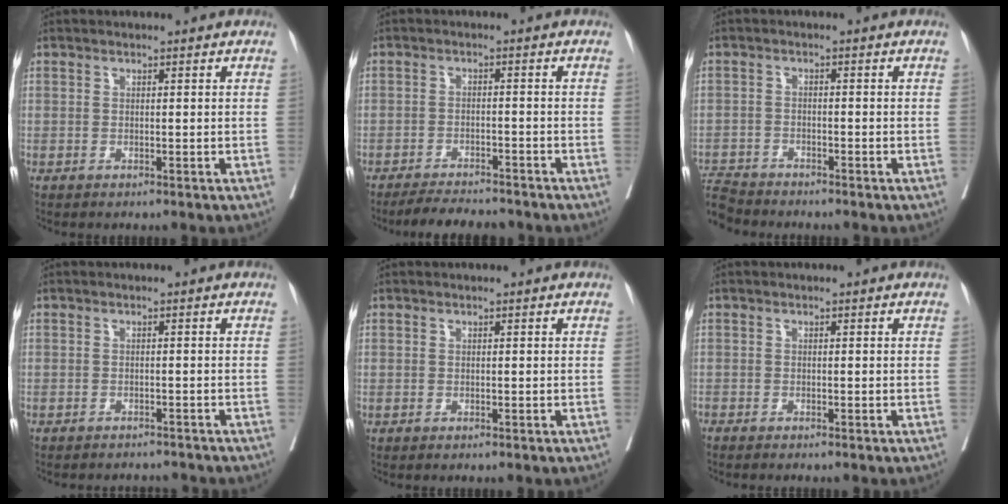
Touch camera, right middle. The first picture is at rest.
{"total": 7.3, "force": [-6.8, 1.1, 2.4], "torque": [-0.035, -0.011, -0.104]}
{"total": 5.4, "force": [-5.4, 0.4, 0.1], "torque": [-0.004, -0.010, -0.104]}
{"total": 4.6, "force": [-4.5, 0.8, 0.3], "torque": [-0.001, -0.005, -0.056]}
{"total": 0.0}
{"total": 1.1, "force": [-1.1, 0.0, 0.4], "torque": [-0.009, -0.003, -0.019]}